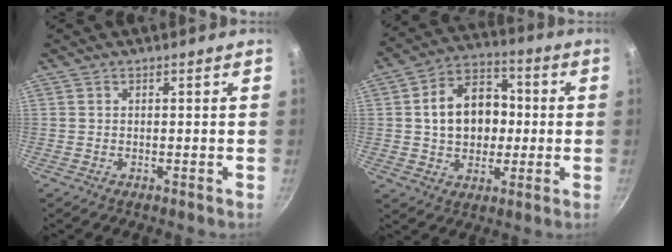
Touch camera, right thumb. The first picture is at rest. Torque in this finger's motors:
{"motor_torque": [-0.35, 0.64, 0.51, -0.26, 0.09]}